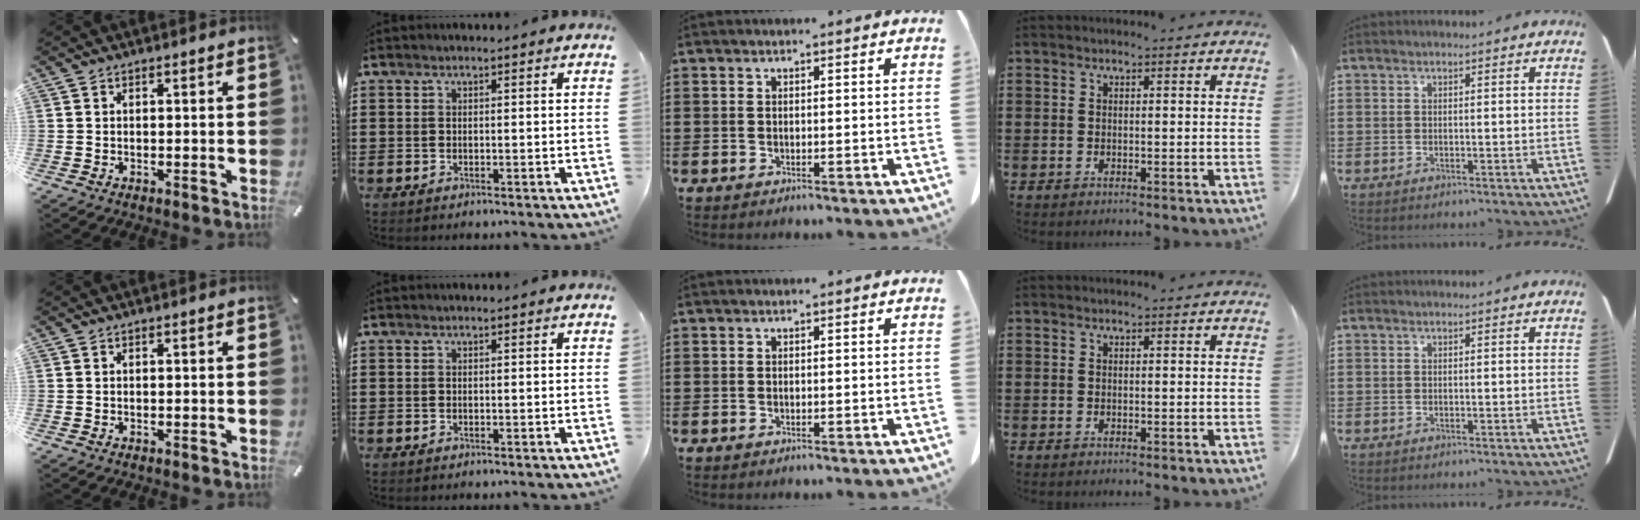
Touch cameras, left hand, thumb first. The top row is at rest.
{}